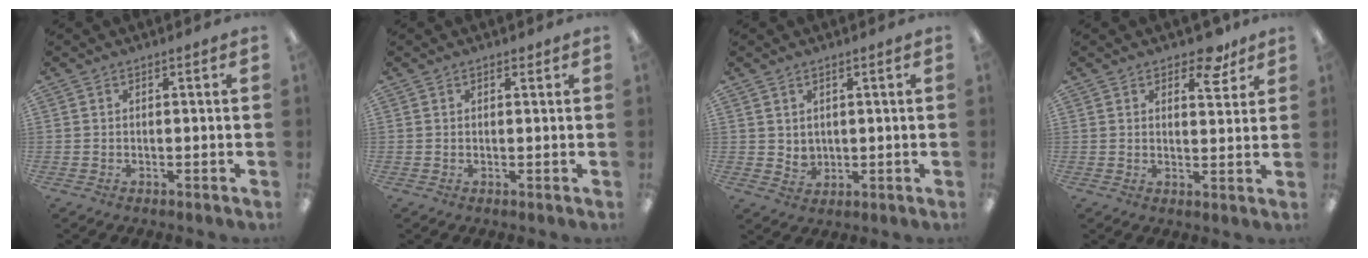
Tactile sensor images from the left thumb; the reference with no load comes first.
{"total": 0.8, "force": [0.6, 0.5, 0.4], "torque": [0.001, -0.002, 0.009]}
{"total": 2.8, "force": [1.9, 2.0, 0.5], "torque": [-0.006, -0.011, 0.033]}
{"total": 7.3, "force": [5.2, 3.5, 3.8], "torque": [-0.039, -0.022, 0.086]}